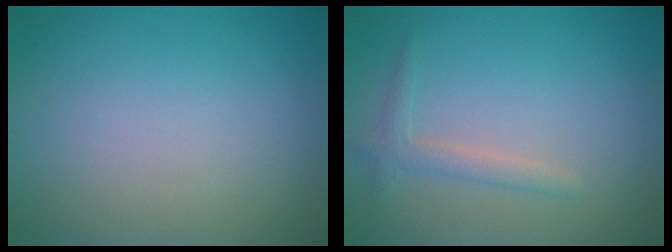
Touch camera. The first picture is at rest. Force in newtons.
{"total": 1.6, "press": 1.6, "slide": 0.1}